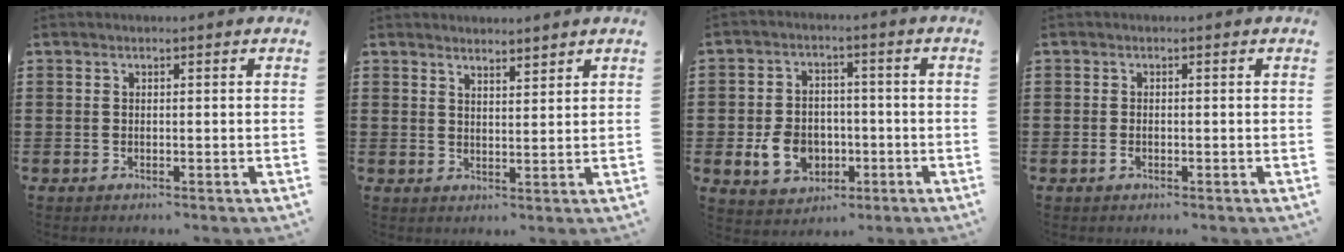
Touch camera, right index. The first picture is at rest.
{"total": 2.3, "force": [2.3, 0.2, 0.0], "torque": [-0.005, 0.002, 0.046]}
{"total": 7.6, "force": [-2.1, 5.8, 4.4], "torque": [-0.108, 0.008, -0.038]}
{"total": 0.9, "force": [-0.4, 0.4, 0.7], "torque": [-0.015, -0.005, -0.006]}